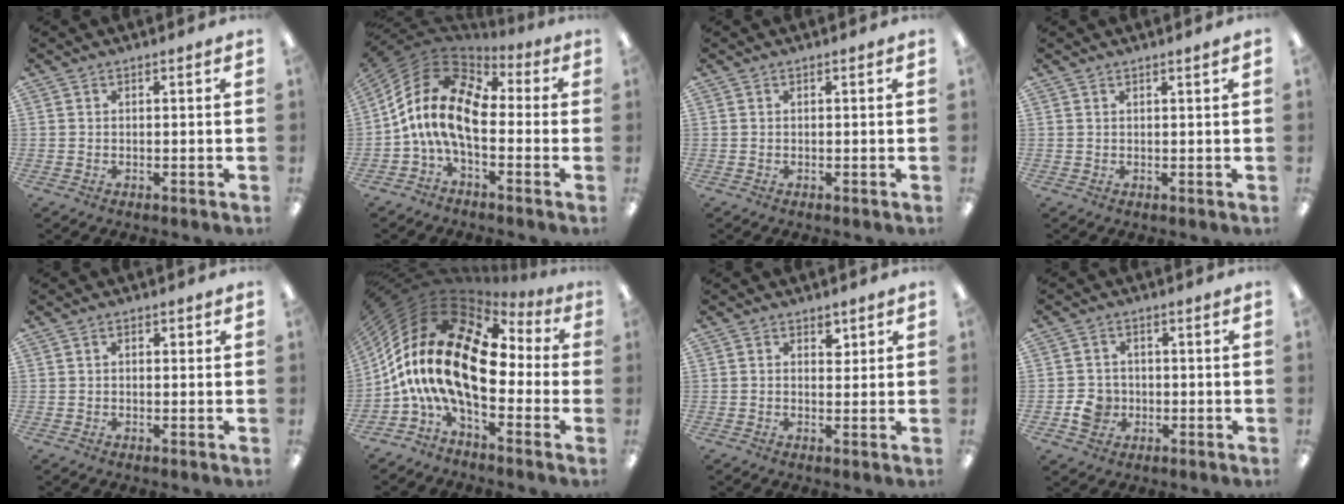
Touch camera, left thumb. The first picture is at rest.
{"total": 15.6, "force": [-0.6, 8.8, 12.9], "torque": [-0.284, 0.004, -0.015]}
{"total": 0.0}
{"total": 1.0, "force": [0.7, 0.0, 0.7], "torque": [-0.013, -0.001, 0.013]}
{"total": 1.5, "force": [0.0, 0.9, 1.2], "torque": [-0.016, 0.004, -0.003]}
{"total": 23.9, "force": [-1.0, 12.2, 20.5], "torque": [-0.441, -0.003, -0.013]}
{"total": 2.7, "force": [1.1, 1.7, 1.8], "torque": [-0.007, -0.008, 0.011]}
{"total": 5.5, "force": [-1.7, 4.8, 2.3], "torque": [-0.034, 0.008, -0.027]}